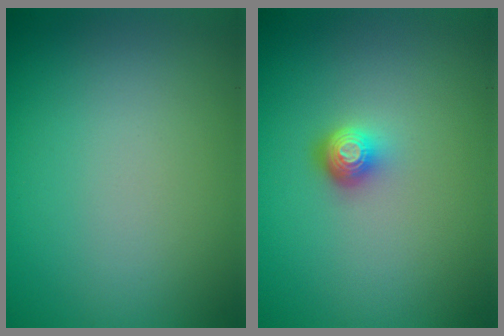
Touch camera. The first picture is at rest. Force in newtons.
{"total": 2.0, "press": 1.5, "slide": 1.4}